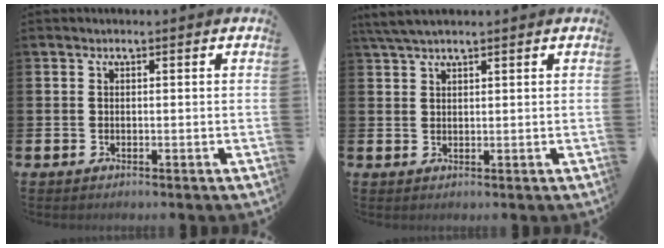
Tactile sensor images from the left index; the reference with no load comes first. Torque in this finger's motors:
{"motor_torque": [0.00, -0.12, 0.45, 0.16]}